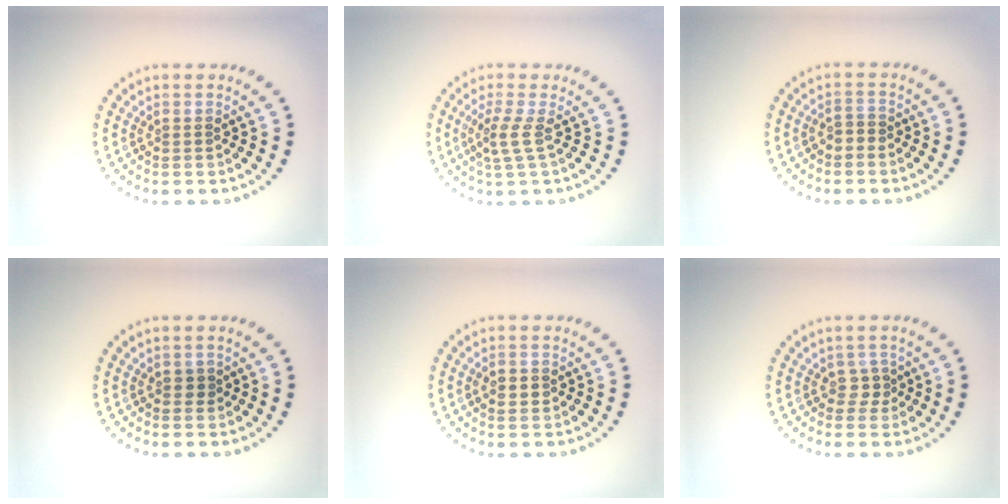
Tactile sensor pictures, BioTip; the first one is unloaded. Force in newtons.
{"total": 2.1, "press": 1.4, "slide": 1.6}
{"total": 0.9, "press": 0.7, "slide": 0.5}
{"total": 0.8, "press": 0.8, "slide": 0.2}
{"total": 1.9, "press": 1.9, "slide": 0.1}
{"total": 1.1, "press": 0.9, "slide": 0.7}